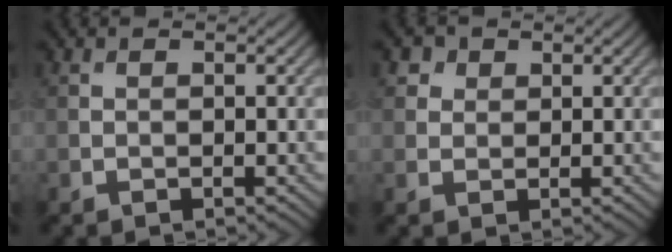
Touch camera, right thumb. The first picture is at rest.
{"total": 2.5, "force": [1.3, 2.0, 0.7], "torque": [-0.017, -0.009, 0.029]}